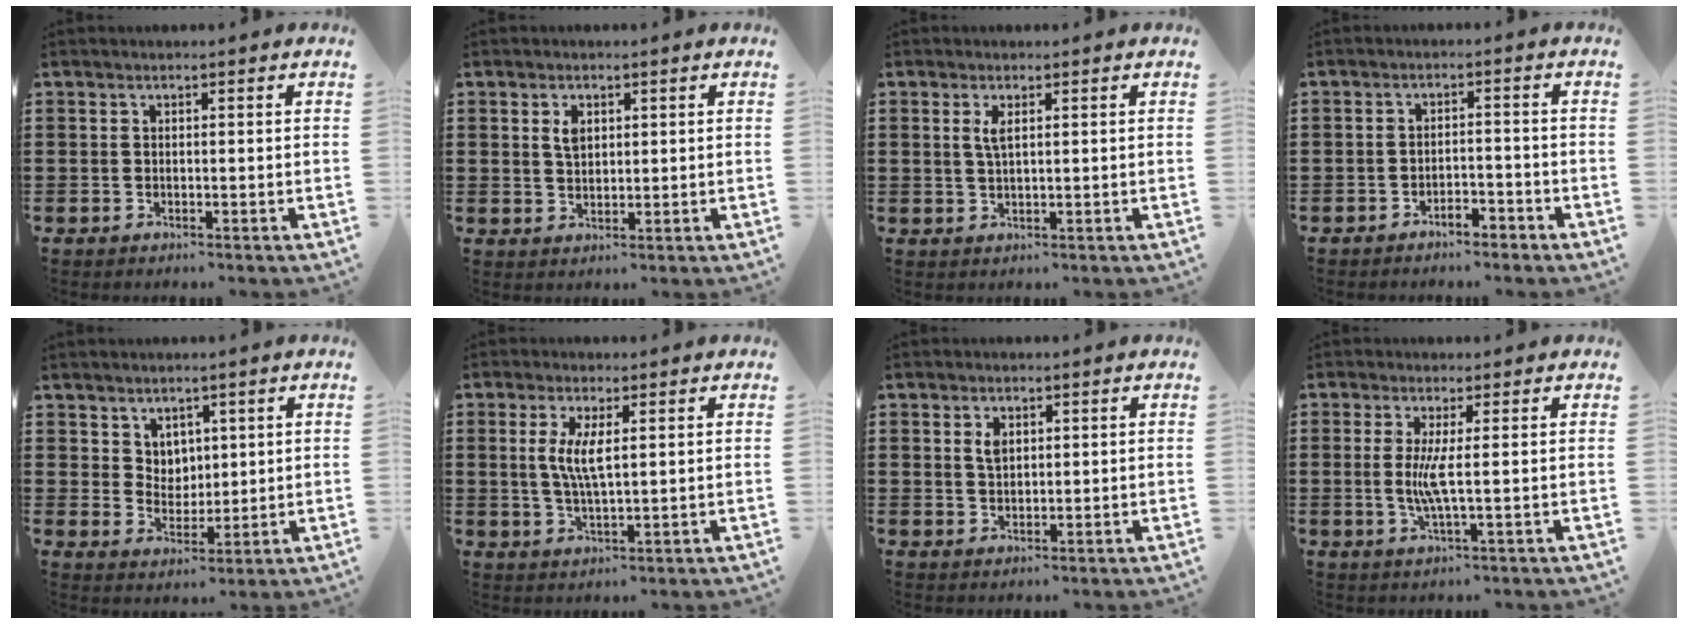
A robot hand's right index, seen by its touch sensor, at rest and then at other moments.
{"total": 2.4, "force": [1.0, 1.5, 1.7], "torque": [-0.030, 0.001, 0.016]}
{"total": 2.2, "force": [0.8, 0.6, 1.9], "torque": [-0.041, 0.003, 0.012]}
{"total": 2.7, "force": [-2.6, 0.5, 0.7], "torque": [-0.019, 0.002, -0.052]}
{"total": 4.3, "force": [2.7, 3.3, 0.5], "torque": [-0.027, 0.005, 0.050]}
{"total": 4.9, "force": [1.0, 1.2, 4.7], "torque": [-0.094, 0.004, 0.016]}
{"total": 2.2, "force": [1.0, 1.3, 1.5], "torque": [-0.026, -0.001, 0.016]}
{"total": 4.4, "force": [0.2, 0.0, 4.4], "torque": [-0.089, -0.011, -0.001]}